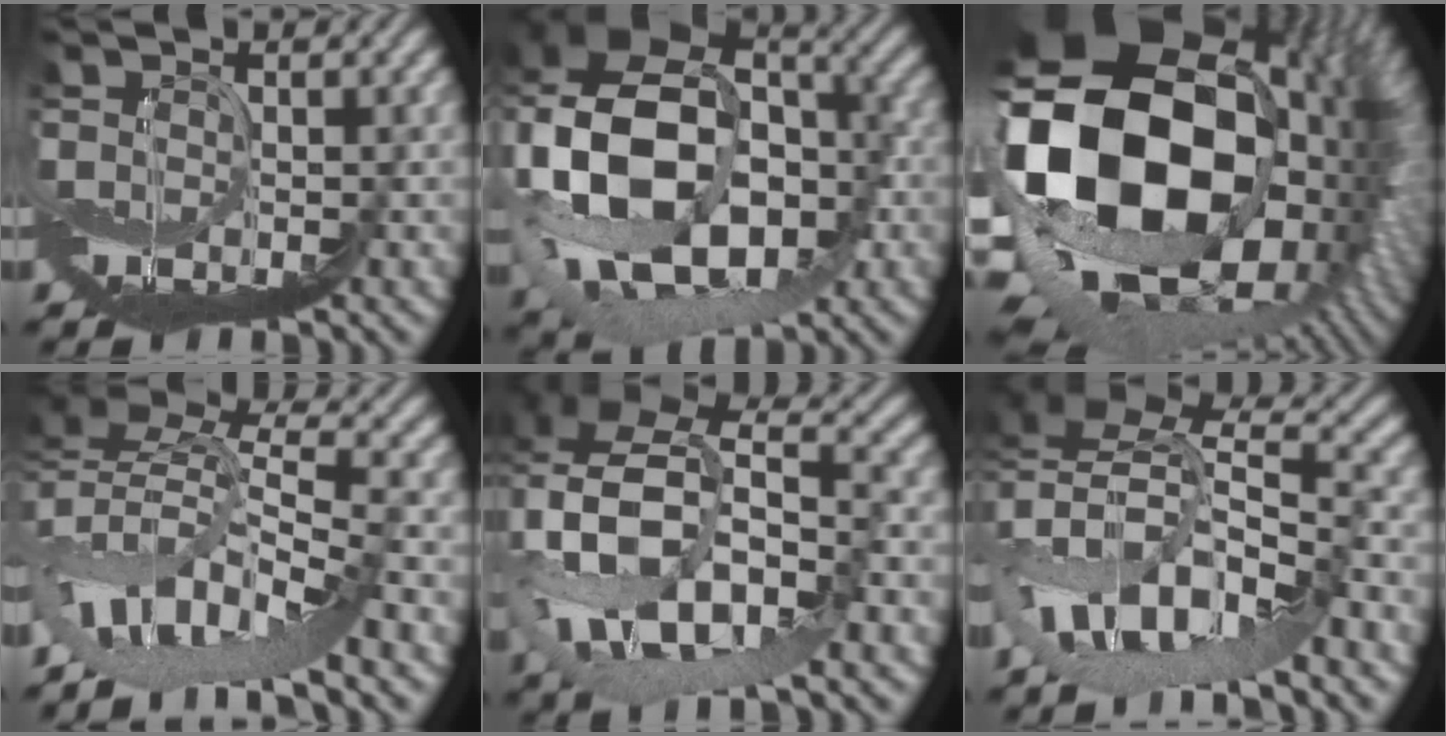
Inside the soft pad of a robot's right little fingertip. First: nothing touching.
{"total": 11.1, "force": [-0.5, 7.9, 7.7], "torque": [-0.178, 0.004, 0.016]}
{"total": 15.1, "force": [-0.2, 10.6, 10.7], "torque": [-0.260, -0.035, 0.024]}
{"total": 5.7, "force": [-4.9, -0.1, 2.8], "torque": [-0.095, 0.029, -0.084]}
{"total": 5.9, "force": [-1.4, 2.8, 5.0], "torque": [-0.164, 0.031, -0.033]}
{"total": 7.0, "force": [-4.8, 2.3, 4.6], "torque": [-0.152, 0.018, -0.075]}